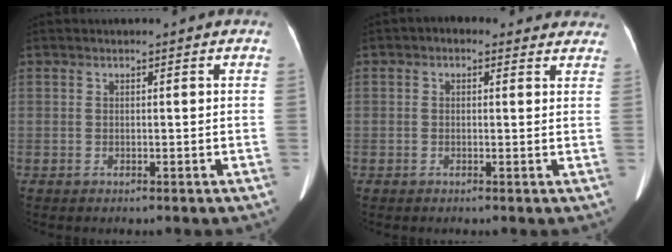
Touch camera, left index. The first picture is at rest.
{"total": 4.8, "force": [3.4, 2.9, 1.8], "torque": [-0.011, 0.024, 0.031]}